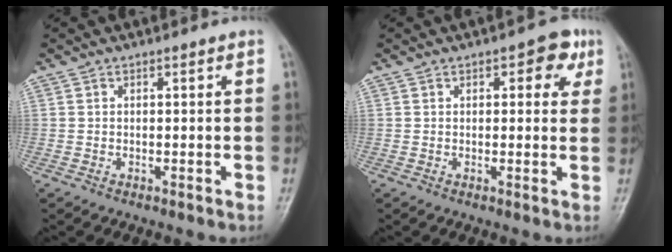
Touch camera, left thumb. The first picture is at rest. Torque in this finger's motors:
{"motor_torque": [-0.08, 0.00, 0.14, 0.13, 0.04]}